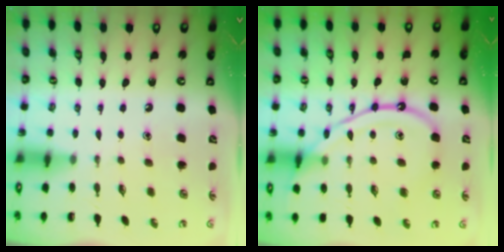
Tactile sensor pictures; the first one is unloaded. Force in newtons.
{"total": 12.4, "press": 12.4, "slide": 1.2}